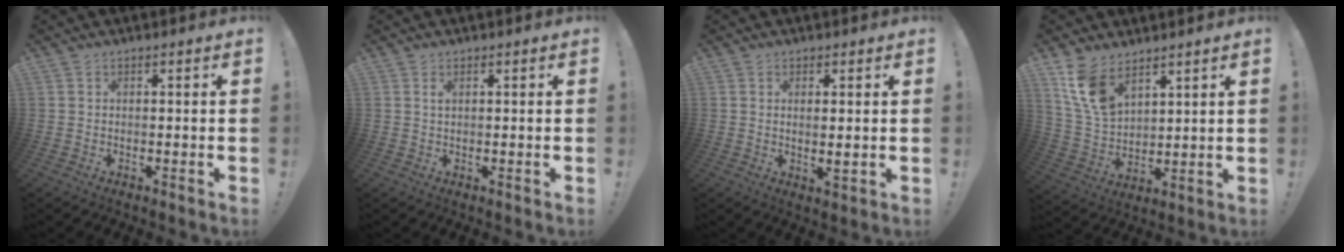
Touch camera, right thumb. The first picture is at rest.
{"total": 0.9, "force": [0.4, 0.3, 0.7], "torque": [-0.012, 0.000, 0.006]}
{"total": 2.8, "force": [1.0, 0.3, 2.6], "torque": [-0.026, -0.016, 0.013]}
{"total": 11.7, "force": [7.8, 6.3, 6.0], "torque": [-0.127, -0.038, 0.154]}